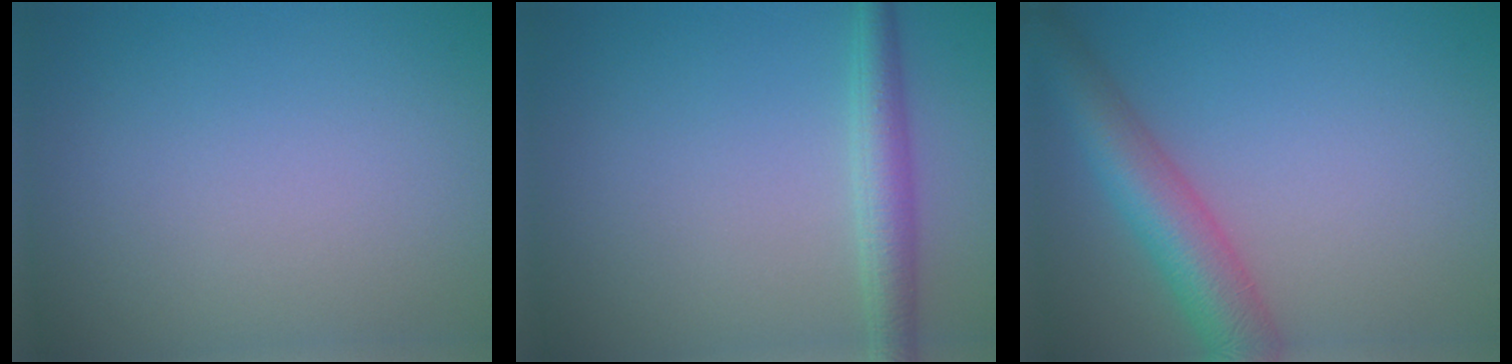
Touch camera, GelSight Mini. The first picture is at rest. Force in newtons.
{"total": 2.8, "press": 2.8, "slide": 0.1}
{"total": 6.1, "press": 6.1, "slide": 0.2}